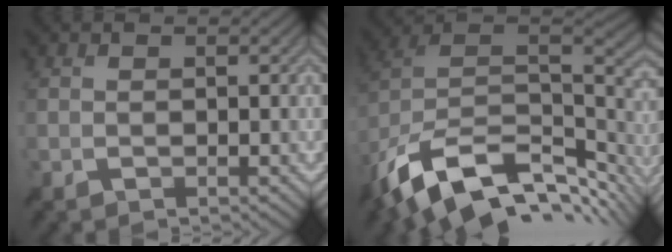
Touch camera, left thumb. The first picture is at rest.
{"total": 16.1, "force": [-8.2, 8.5, 11.0], "torque": [-0.253, -0.026, -0.135]}